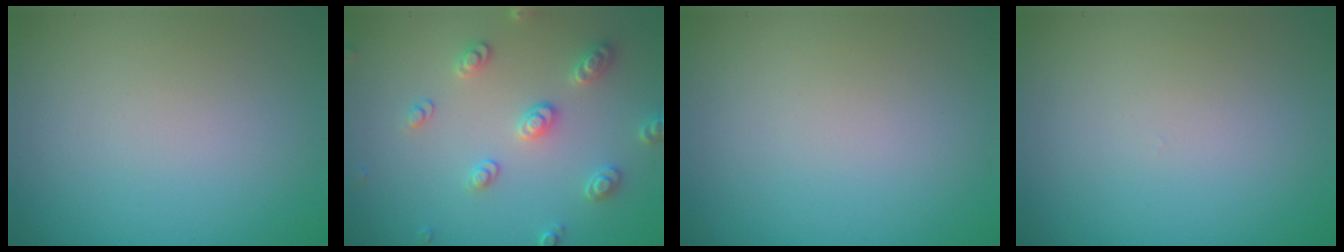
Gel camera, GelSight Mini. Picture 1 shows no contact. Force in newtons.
{"total": 3.0, "press": 2.9, "slide": 0.6}
{"total": 0.0}
{"total": 0.0}